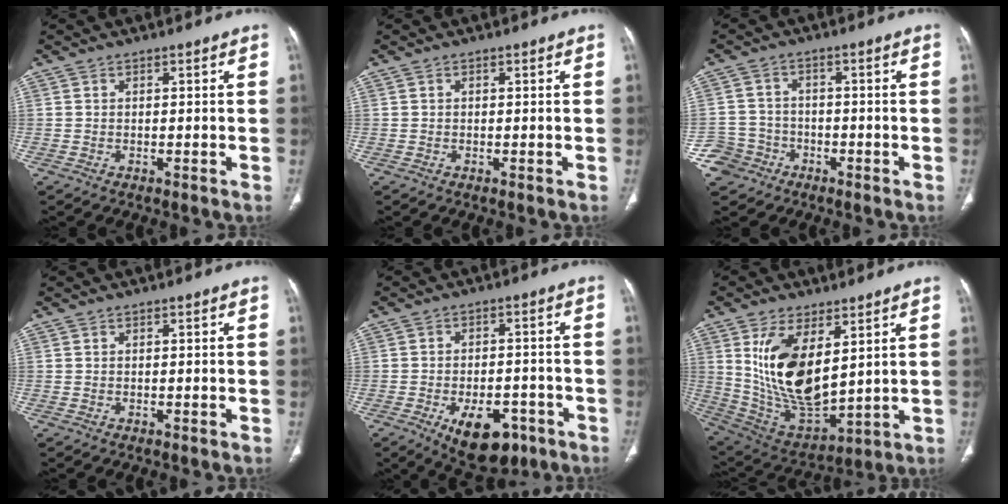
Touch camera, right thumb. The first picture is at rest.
{"total": 0.0}
{"total": 6.3, "force": [-3.5, 5.2, 0.2], "torque": [0.016, 0.028, -0.064]}
{"total": 0.0}
{"total": 11.6, "force": [-5.9, 6.4, 7.7], "torque": [-0.090, 0.021, -0.076]}
{"total": 17.3, "force": [5.1, 8.4, 14.2], "torque": [-0.253, -0.028, 0.122]}